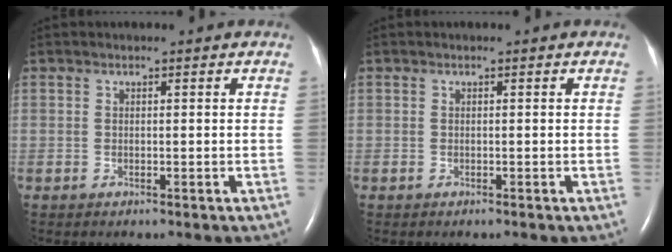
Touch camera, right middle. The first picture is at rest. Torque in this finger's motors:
{"motor_torque": [-0.04, 0.04, 0.02, 0.00]}